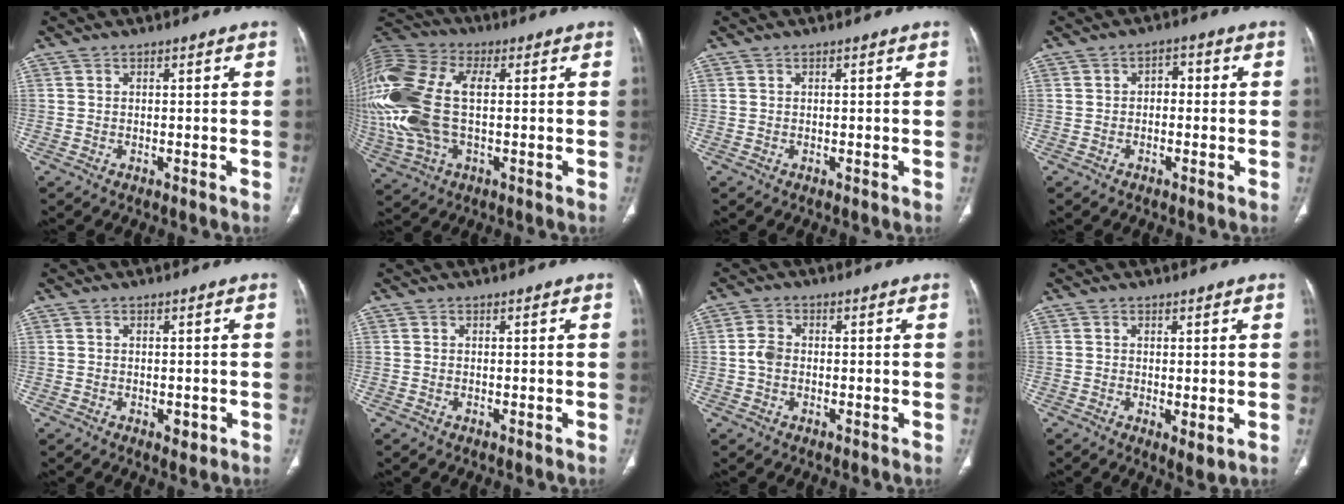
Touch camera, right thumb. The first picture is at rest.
{"total": 24.0, "force": [1.3, 13.4, 19.9], "torque": [-0.501, 0.015, 0.028]}
{"total": 0.0}
{"total": 2.6, "force": [-0.3, 1.8, 1.8], "torque": [-0.016, 0.013, -0.015]}
{"total": 1.9, "force": [-0.5, 1.1, 1.5], "torque": [-0.013, -0.001, -0.003]}
{"total": 0.0}
{"total": 3.2, "force": [-0.3, 2.3, 2.1], "torque": [-0.042, 0.007, -0.012]}
{"total": 2.7, "force": [-0.3, 1.0, 2.5], "torque": [-0.043, -0.013, -0.003]}